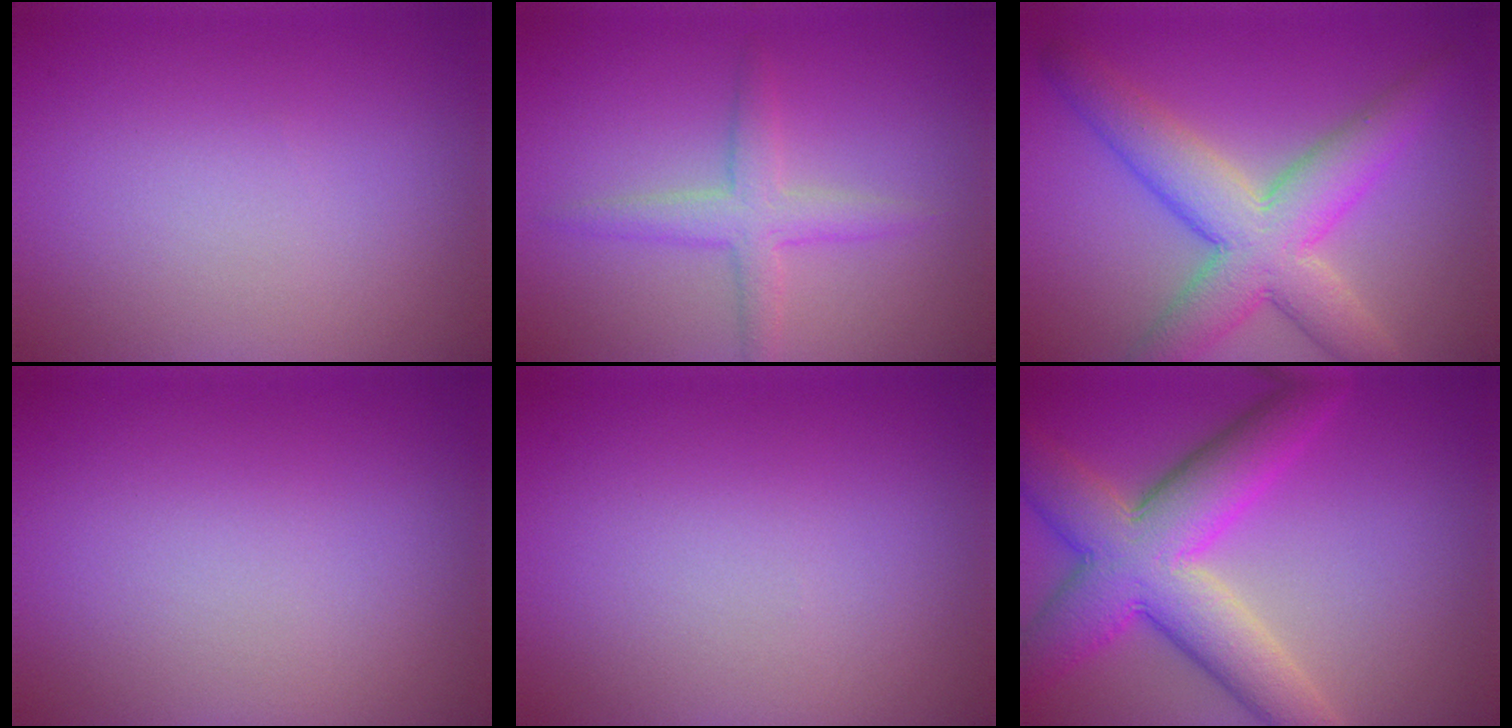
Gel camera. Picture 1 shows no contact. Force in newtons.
{"total": 2.9, "press": 2.9, "slide": 0.1}
{"total": 7.9, "press": 7.9, "slide": 0.3}
{"total": 0.0}
{"total": 0.0}
{"total": 9.4, "press": 9.3, "slide": 0.2}